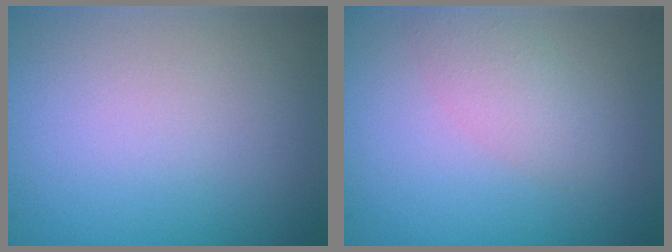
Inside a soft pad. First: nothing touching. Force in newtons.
{"total": 2.3, "press": 2.3, "slide": 0.0}